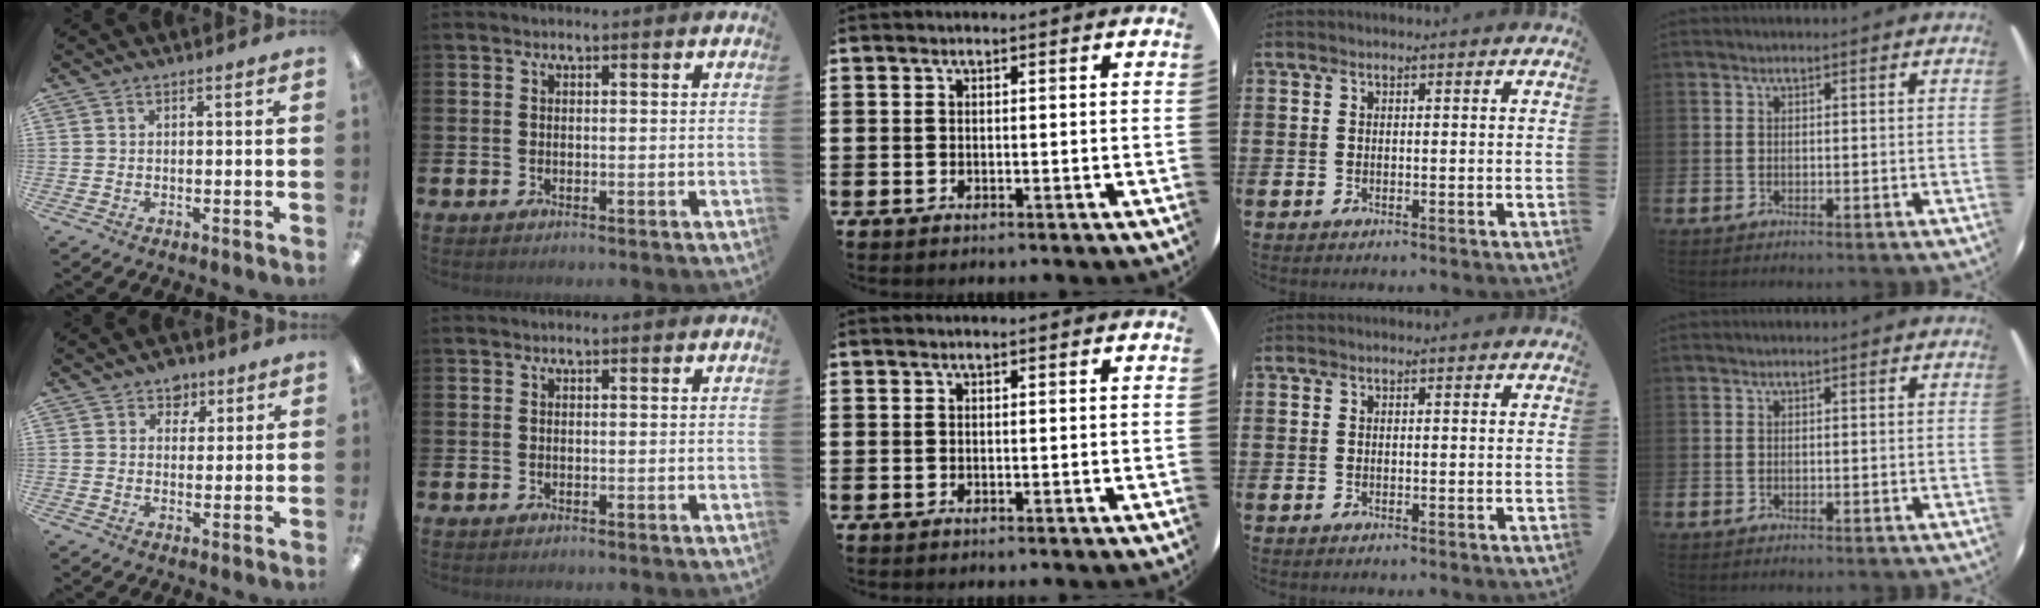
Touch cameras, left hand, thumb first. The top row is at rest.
{"thumb": {"total": 4.7, "force": [3.1, 3.4, 1.0], "torque": [-0.001, -0.012, 0.053]}}